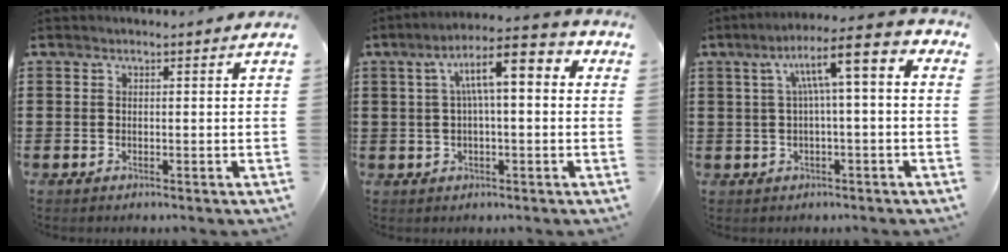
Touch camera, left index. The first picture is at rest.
{"total": 8.7, "force": [2.0, 2.2, 8.2], "torque": [-0.145, 0.004, 0.026]}
{"total": 7.6, "force": [1.4, 0.9, 7.4], "torque": [-0.141, -0.010, 0.015]}